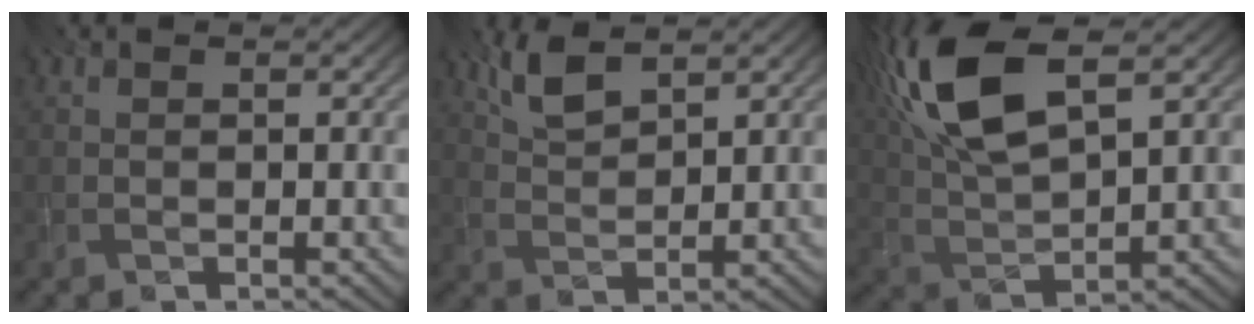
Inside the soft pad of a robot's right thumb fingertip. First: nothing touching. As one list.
[{"total": 4.2, "force": [3.0, 1.3, 2.6], "torque": [-0.072, 0.000, 0.067]}, {"total": 12.7, "force": [5.8, 4.9, 10.2], "torque": [-0.249, 0.019, 0.115]}]